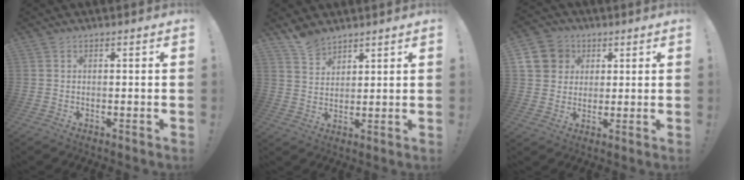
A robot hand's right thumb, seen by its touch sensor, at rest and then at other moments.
{"total": 6.0, "force": [5.1, 2.9, 1.1], "torque": [-0.021, -0.030, 0.099]}
{"total": 10.3, "force": [3.4, 9.1, 3.4], "torque": [-0.051, -0.006, 0.072]}